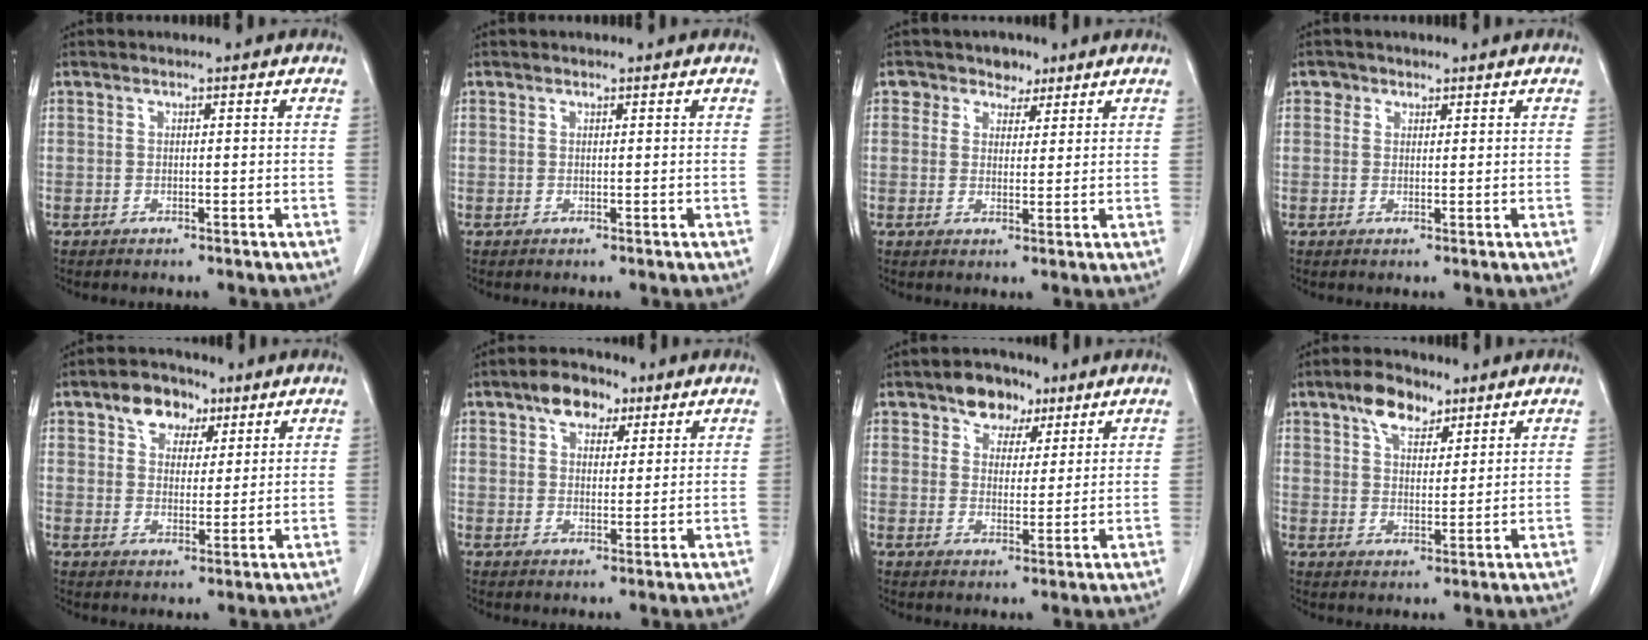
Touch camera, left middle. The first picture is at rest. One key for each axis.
{"total": 0.0}
{"total": 3.7, "fx": 2.4, "fy": 2.8, "fz": 0.2, "tx": 0.008, "ty": 0.001, "tz": 0.033}
{"total": 1.6, "fx": 0.9, "fy": 1.4, "fz": 0.0, "tx": 0.012, "ty": -0.001, "tz": 0.007}
{"total": 6.5, "fx": 3.7, "fy": 4.4, "fz": 2.9, "tx": -0.044, "ty": 0.022, "tz": 0.062}
{"total": 5.9, "fx": 3.5, "fy": 3.4, "fz": 3.3, "tx": -0.055, "ty": 0.020, "tz": 0.059}
{"total": 6.3, "fx": 4.0, "fy": 4.2, "fz": 2.5, "tx": -0.032, "ty": 0.015, "tz": 0.066}
{"total": 6.6, "fx": 4.3, "fy": 3.2, "fz": 3.7, "tx": -0.066, "ty": 0.013, "tz": 0.077}